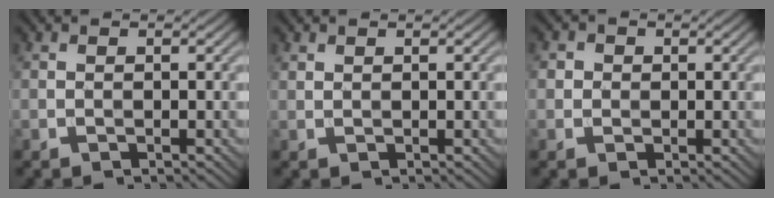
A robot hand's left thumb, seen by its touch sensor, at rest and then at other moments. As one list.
[{"total": 0.6, "force": [0.5, 0.2, 0.2], "torque": [-0.010, 0.000, 0.013]}, {"total": 2.0, "force": [0.4, 1.9, 0.6], "torque": [-0.011, -0.004, 0.003]}]